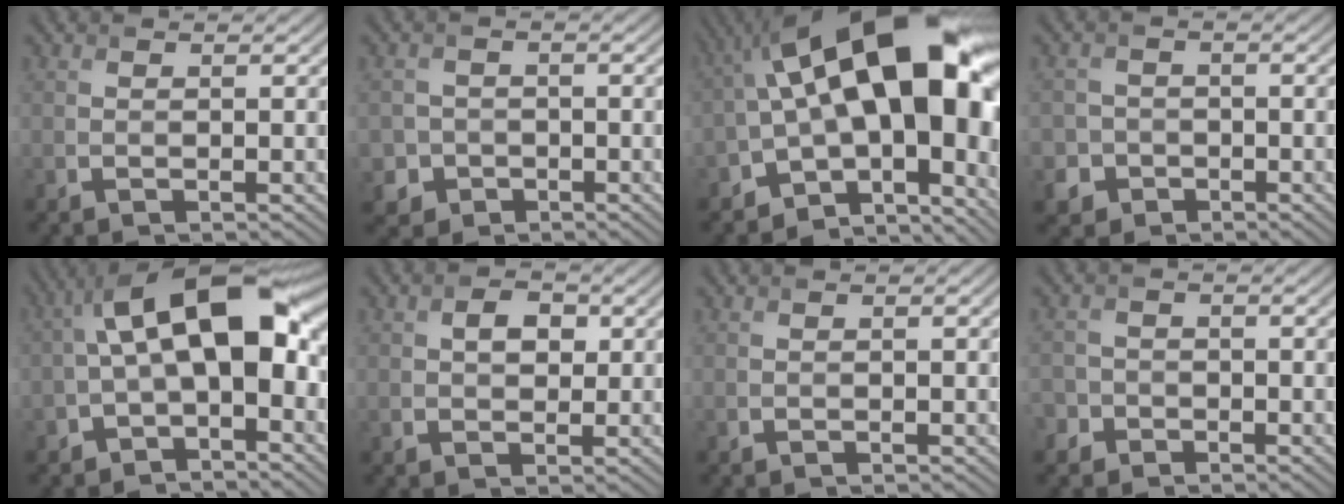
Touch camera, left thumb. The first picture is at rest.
{"total": 3.5, "force": [-1.6, 3.1, 0.4], "torque": [-0.005, -0.002, -0.042]}
{"total": 19.2, "force": [-0.3, 9.2, 16.8], "torque": [-0.239, 0.016, -0.008]}
{"total": 3.9, "force": [-2.0, 3.3, 0.5], "torque": [-0.004, 0.000, -0.053]}
{"total": 13.0, "force": [-0.2, 7.0, 11.0], "torque": [-0.183, 0.025, -0.014]}
{"total": 3.1, "force": [0.5, 2.1, 2.3], "torque": [-0.045, 0.004, 0.002]}
{"total": 0.7, "force": [0.0, 0.2, 0.7], "torque": [-0.010, 0.004, 0.002]}
{"total": 3.2, "force": [-2.0, 2.4, 0.5], "torque": [-0.007, 0.001, -0.047]}